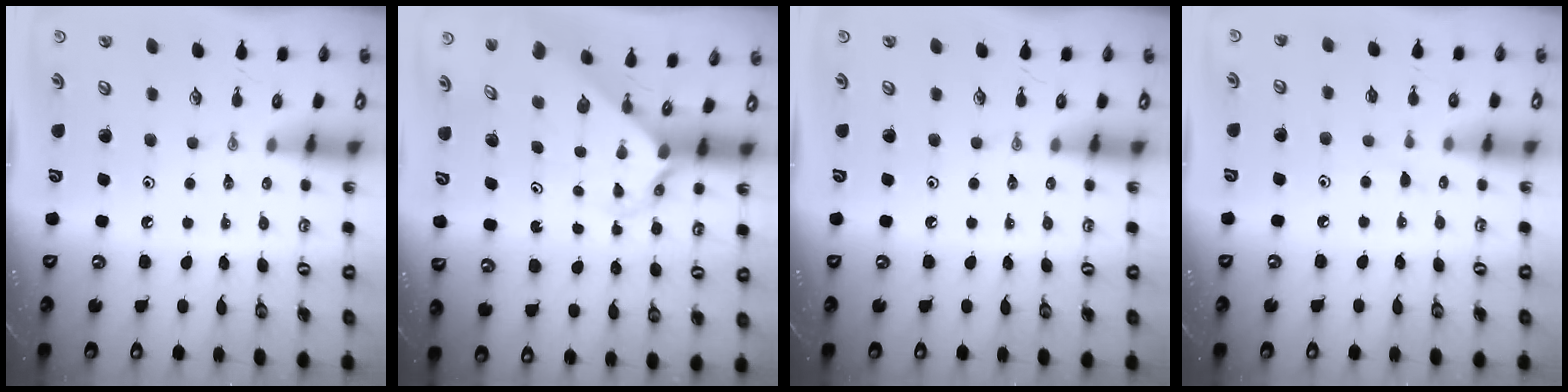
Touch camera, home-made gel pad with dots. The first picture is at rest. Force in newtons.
{"total": 2.3, "press": 2.3, "slide": 0.3}
{"total": 0.0}
{"total": 6.5, "press": 6.5, "slide": 0.4}